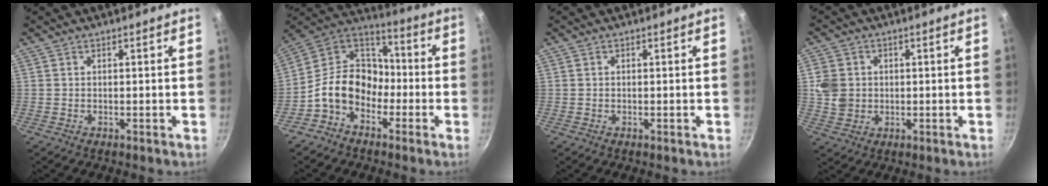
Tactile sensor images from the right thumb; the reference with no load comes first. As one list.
[{"total": 14.1, "force": [-4.9, 10.7, 7.8], "torque": [-0.094, 0.067, -0.119]}, {"total": 0.0}, {"total": 6.4, "force": [0.4, 5.7, 3.0], "torque": [-0.038, -0.001, 0.007]}]